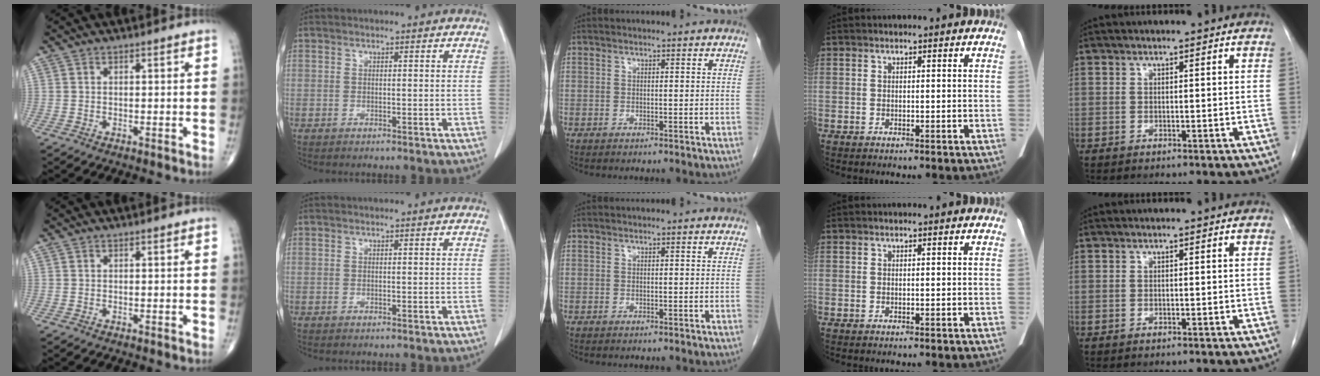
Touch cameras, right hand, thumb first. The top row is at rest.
{}